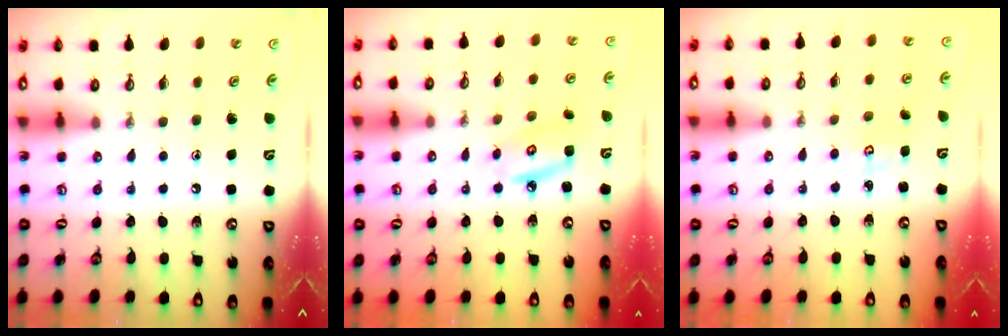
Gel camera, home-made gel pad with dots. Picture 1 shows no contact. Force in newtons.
{"total": 6.0, "press": 6.0, "slide": 0.5}
{"total": 2.5, "press": 2.4, "slide": 0.3}